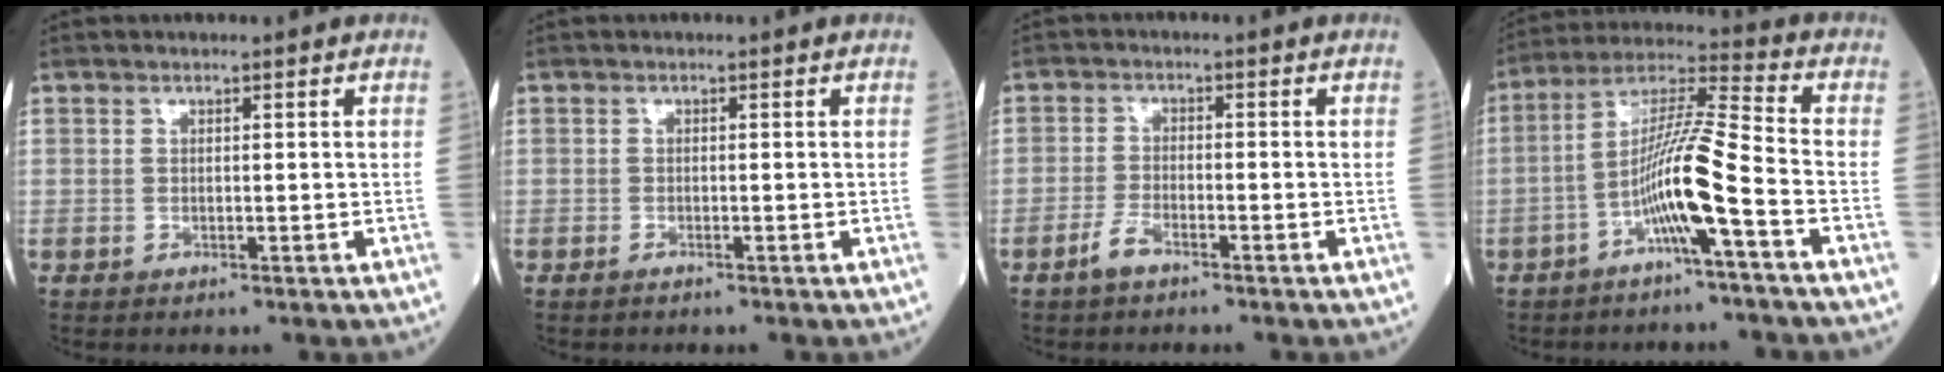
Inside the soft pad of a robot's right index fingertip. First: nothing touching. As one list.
[{"total": 0.6, "force": [-0.5, 0.0, 0.2], "torque": [-0.012, -0.003, -0.009]}, {"total": 2.7, "force": [-2.1, 0.6, 1.7], "torque": [-0.041, -0.002, -0.043]}, {"total": 10.7, "force": [-4.3, -0.6, 9.8], "torque": [-0.189, 0.015, -0.084]}]